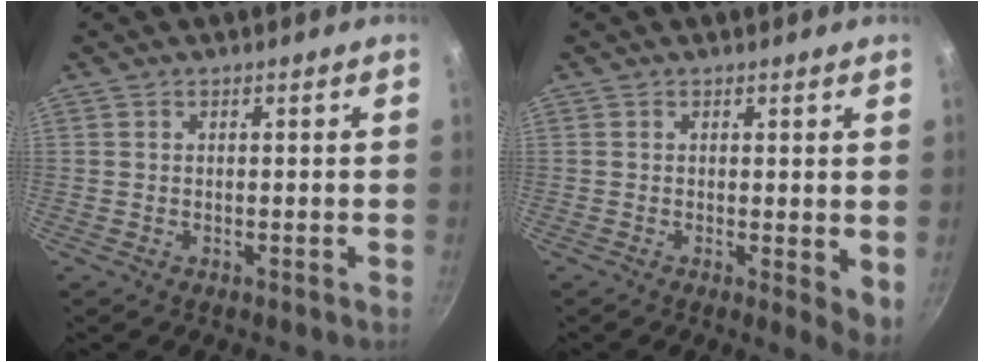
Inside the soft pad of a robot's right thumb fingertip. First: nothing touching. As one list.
[{"total": 4.1, "force": [0.4, 1.6, 3.7], "torque": [-0.044, -0.011, 0.005]}]